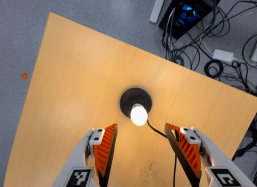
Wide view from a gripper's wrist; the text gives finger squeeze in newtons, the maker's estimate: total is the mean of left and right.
{"total": 0.0}